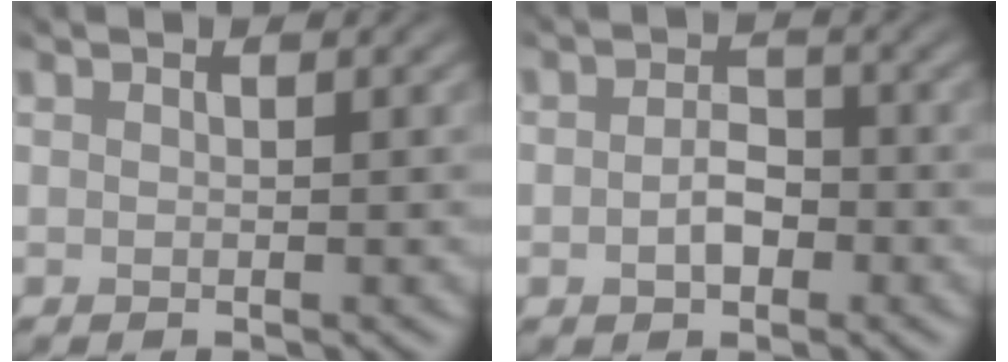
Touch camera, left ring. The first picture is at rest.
{"total": 2.5, "force": [-2.4, 0.7, -0.2], "torque": [-0.028, -0.018, -0.012]}